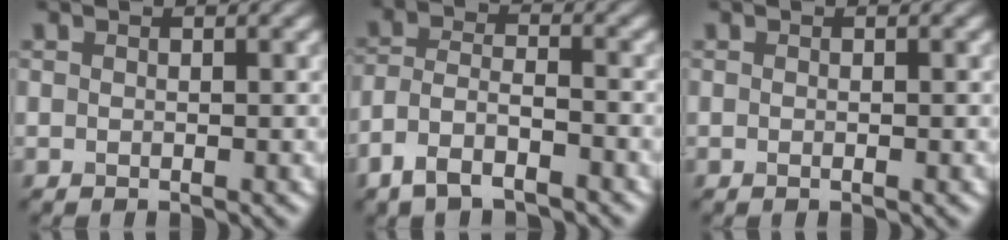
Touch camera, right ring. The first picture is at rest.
{"total": 4.4, "force": [-3.1, 1.6, 2.7], "torque": [-0.051, 0.002, -0.067]}
{"total": 0.6, "force": [-0.1, 0.1, 0.6], "torque": [-0.009, -0.004, -0.002]}